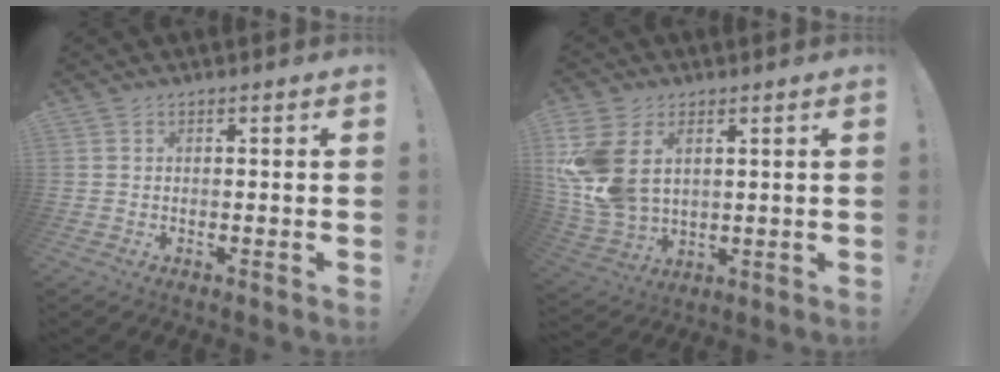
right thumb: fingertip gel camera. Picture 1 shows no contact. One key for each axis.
{"total": 13.7, "fx": 4.1, "fy": 9.4, "fz": 9.1, "tx": -0.192, "ty": -0.020, "tz": 0.081}